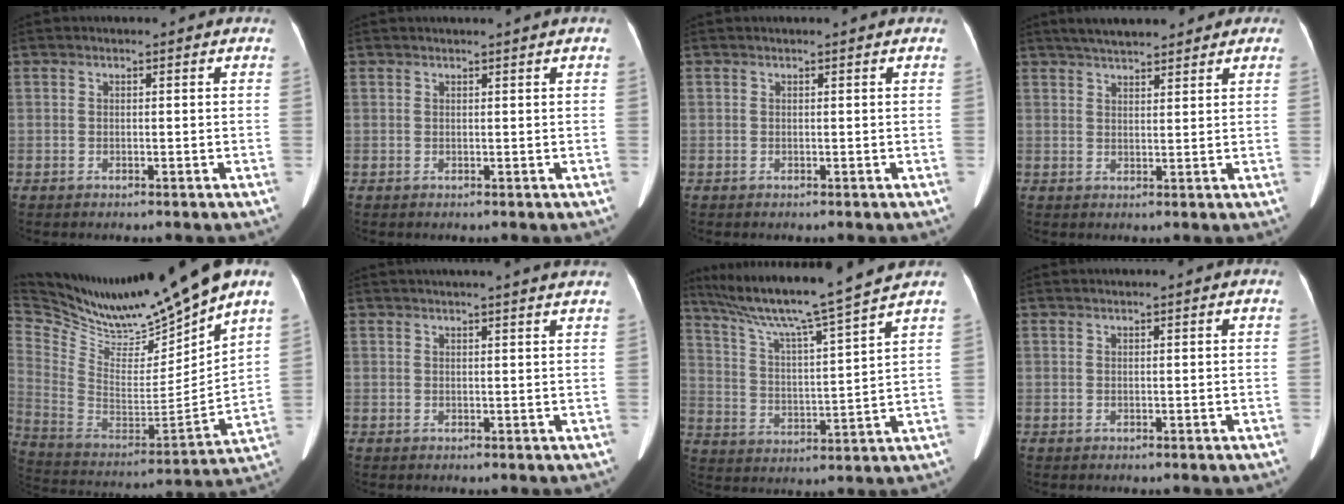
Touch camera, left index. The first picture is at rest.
{"total": 1.8, "force": [1.5, -0.5, 0.7], "torque": [-0.009, 0.007, 0.022]}
{"total": 1.2, "force": [1.1, 0.2, 0.3], "torque": [-0.007, 0.020, 0.011]}
{"total": 8.7, "force": [7.3, 2.6, 4.0], "torque": [-0.054, 0.024, 0.109]}
{"total": 19.2, "force": [17.6, 0.3, 7.9], "torque": [-0.167, -0.053, 0.318]}
{"total": 9.8, "force": [8.7, -0.4, 4.4], "torque": [-0.065, 0.021, 0.092]}
{"total": 16.0, "force": [13.5, -2.1, 8.5], "torque": [-0.152, -0.005, 0.222]}
{"total": 1.2, "force": [1.0, -0.3, 0.5], "torque": [-0.010, 0.012, 0.025]}